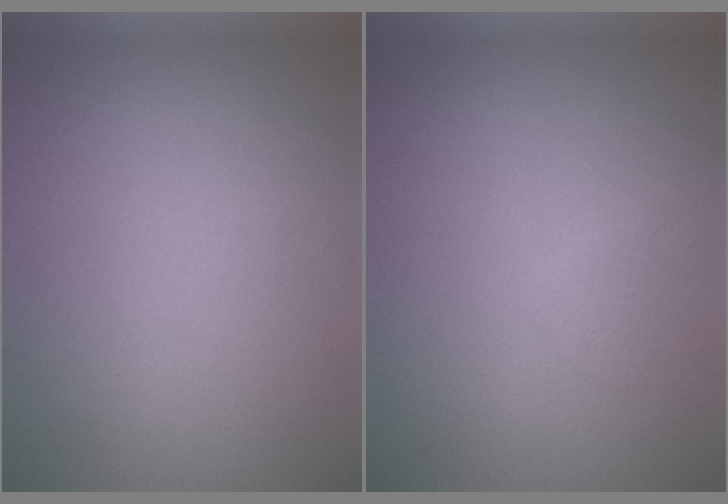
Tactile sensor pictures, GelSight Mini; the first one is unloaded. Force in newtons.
{"total": 0.5, "press": 0.5, "slide": 0.0}